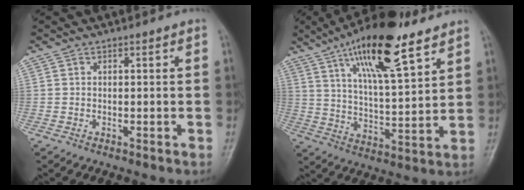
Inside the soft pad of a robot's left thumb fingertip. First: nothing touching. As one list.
[{"total": 18.4, "force": [11.2, 5.2, 13.6], "torque": [-0.210, -0.046, 0.195]}]